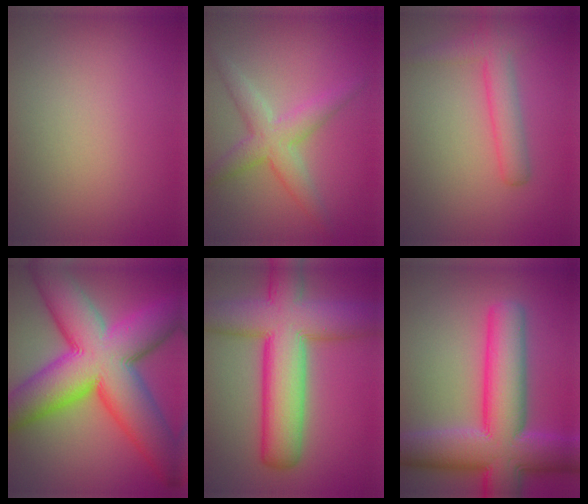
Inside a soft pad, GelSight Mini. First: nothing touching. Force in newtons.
{"total": 3.9, "press": 3.9, "slide": 0.2}
{"total": 3.3, "press": 3.3, "slide": 0.1}
{"total": 16.9, "press": 16.9, "slide": 0.3}
{"total": 11.4, "press": 11.4, "slide": 0.6}
{"total": 11.9, "press": 11.9, "slide": 0.3}